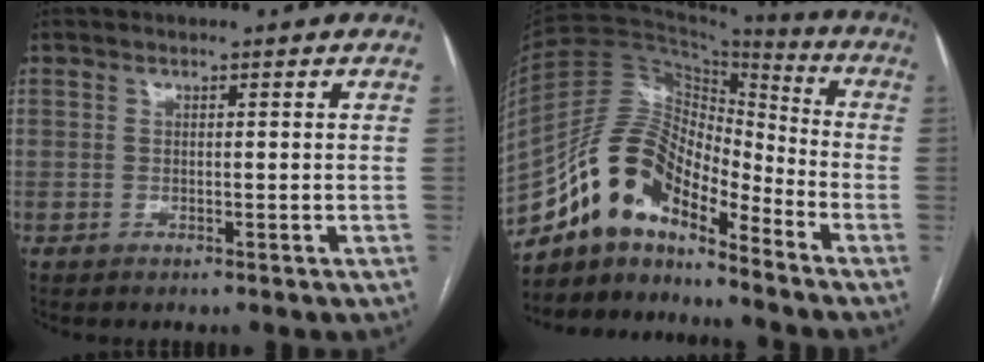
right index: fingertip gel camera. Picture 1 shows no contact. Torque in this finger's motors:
{"motor_torque": [1.06, -1.08, 0.64, 0.21]}